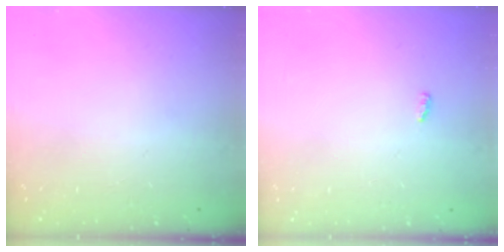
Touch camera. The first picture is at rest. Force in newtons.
{"total": 2.9, "press": 2.6, "slide": 1.3}